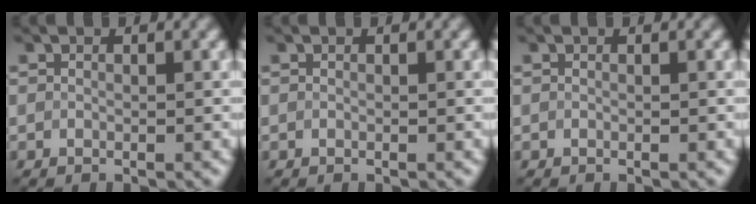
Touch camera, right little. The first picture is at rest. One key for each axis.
{"total": 0.0}
{"total": 0.0}